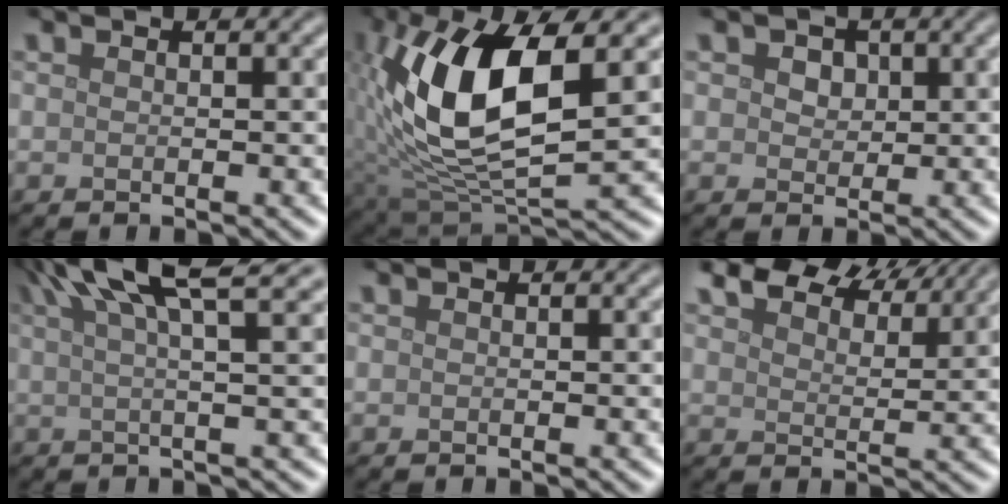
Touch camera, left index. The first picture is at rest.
{"total": 11.3, "force": [1.7, 4.5, 10.2], "torque": [-0.204, 0.001, 0.030]}
{"total": 2.7, "force": [1.2, 1.9, 1.4], "torque": [-0.024, 0.012, 0.004]}
{"total": 8.8, "force": [5.1, 2.2, 6.8], "torque": [-0.080, 0.036, 0.057]}
{"total": 0.0}
{"total": 8.3, "force": [7.1, 2.3, 3.5], "torque": [-0.066, 0.017, 0.101]}